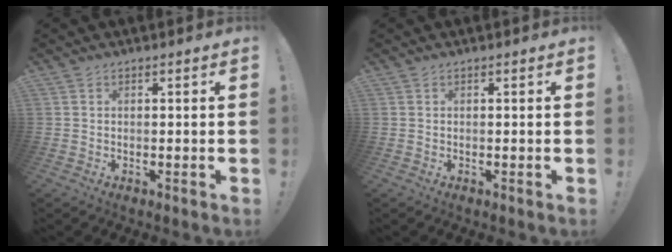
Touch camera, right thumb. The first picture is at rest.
{"total": 0.0}